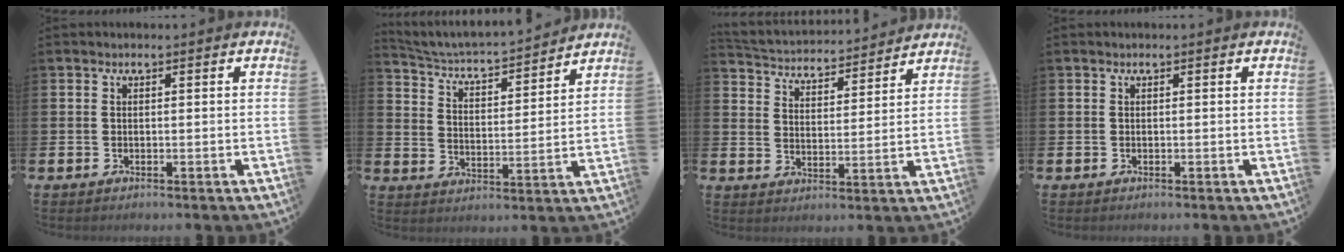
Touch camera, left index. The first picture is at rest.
{"total": 4.2, "force": [4.0, 0.5, 0.8], "torque": [-0.040, -0.044, 0.060]}
{"total": 4.1, "force": [4.0, 0.9, -0.1], "torque": [-0.021, -0.039, 0.063]}
{"total": 0.0}